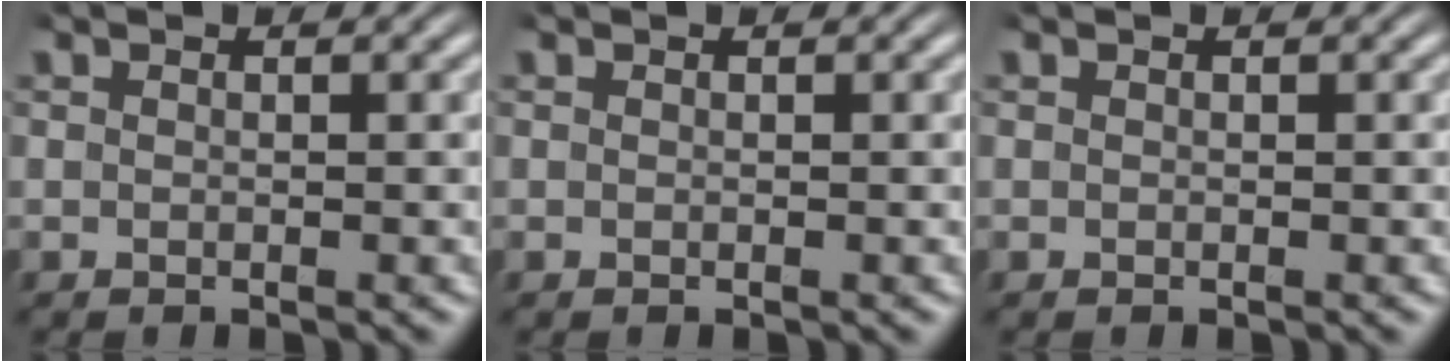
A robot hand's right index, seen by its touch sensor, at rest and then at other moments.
{"total": 0.0}
{"total": 0.0}